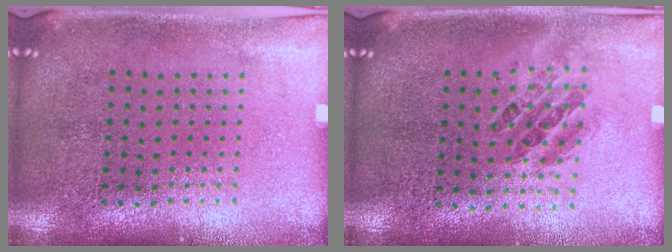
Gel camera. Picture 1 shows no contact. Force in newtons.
{"total": 0.9, "press": 0.8, "slide": 0.4}